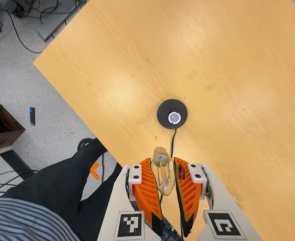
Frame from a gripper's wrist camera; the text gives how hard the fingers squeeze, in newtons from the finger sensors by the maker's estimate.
{"total": 21.1, "left": 26.4, "right": 15.7}